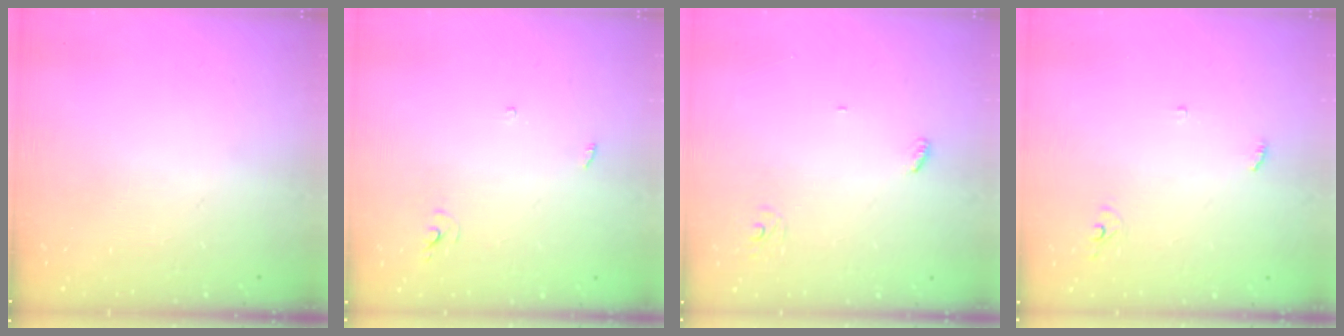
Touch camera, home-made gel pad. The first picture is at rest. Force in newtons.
{"total": 2.4, "press": 2.4, "slide": 0.1}
{"total": 3.2, "press": 3.2, "slide": 0.3}
{"total": 2.9, "press": 2.9, "slide": 0.2}